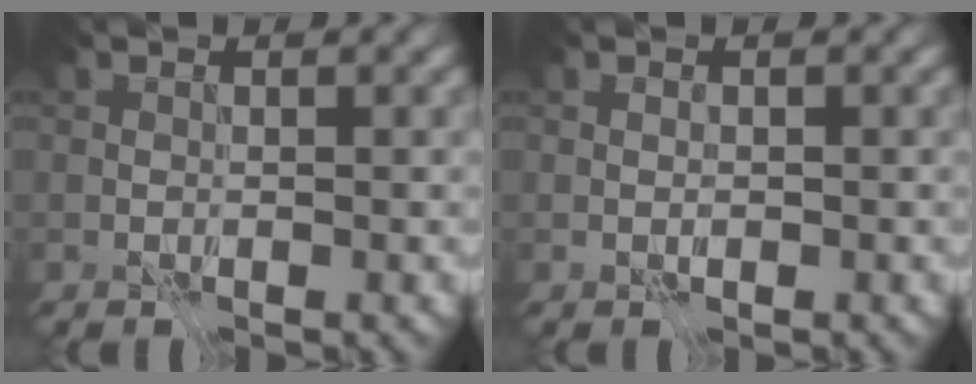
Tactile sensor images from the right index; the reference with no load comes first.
{"total": 0.0}